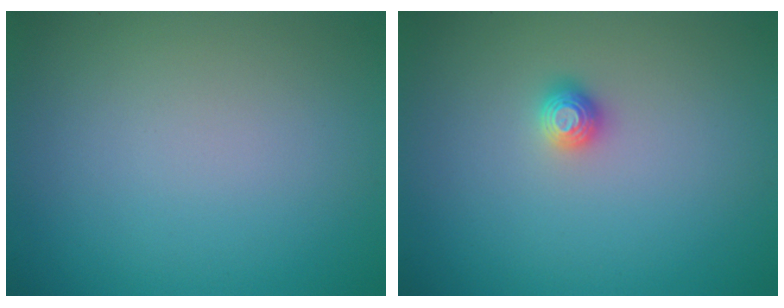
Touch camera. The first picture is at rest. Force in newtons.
{"total": 1.1, "press": 1.1, "slide": 0.3}